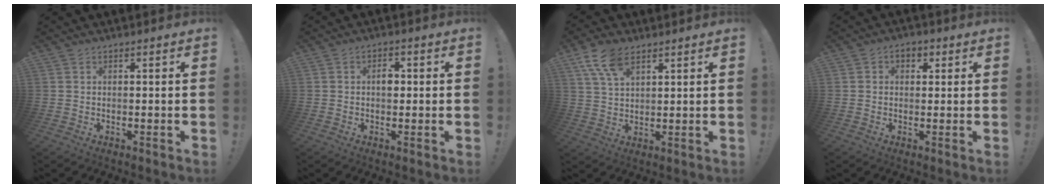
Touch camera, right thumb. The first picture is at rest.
{"total": 3.5, "force": [0.0, 2.3, 2.7], "torque": [-0.029, 0.002, -0.007]}
{"total": 9.2, "force": [5.6, 4.4, 5.9], "torque": [-0.104, -0.018, 0.105]}
{"total": 3.3, "force": [0.6, 2.7, 1.7], "torque": [-0.020, 0.005, 0.010]}